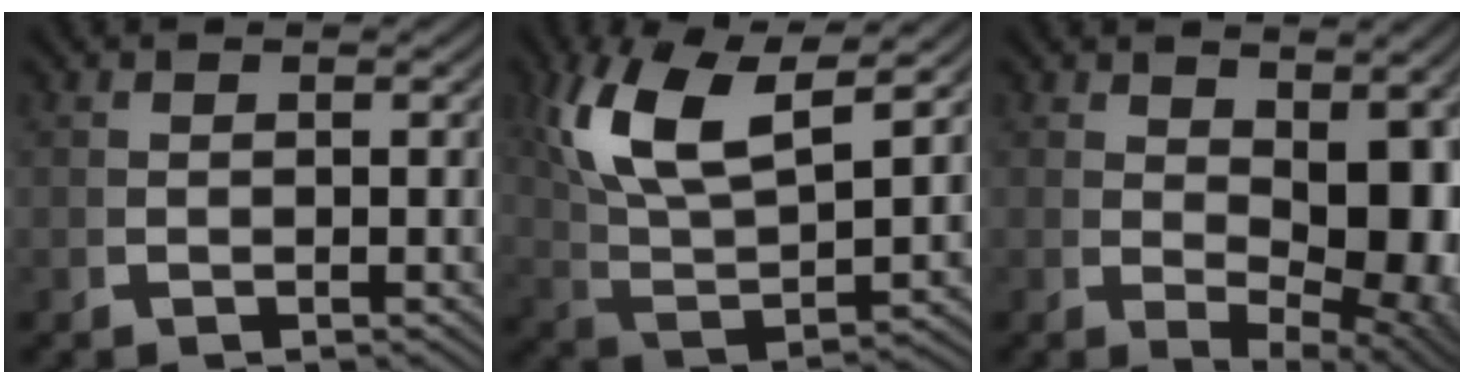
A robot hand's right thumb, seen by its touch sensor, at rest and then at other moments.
{"total": 11.0, "force": [3.1, 6.6, 8.2], "torque": [-0.191, -0.020, 0.061]}
{"total": 7.8, "force": [1.1, 4.1, 6.6], "torque": [-0.112, -0.039, 0.043]}